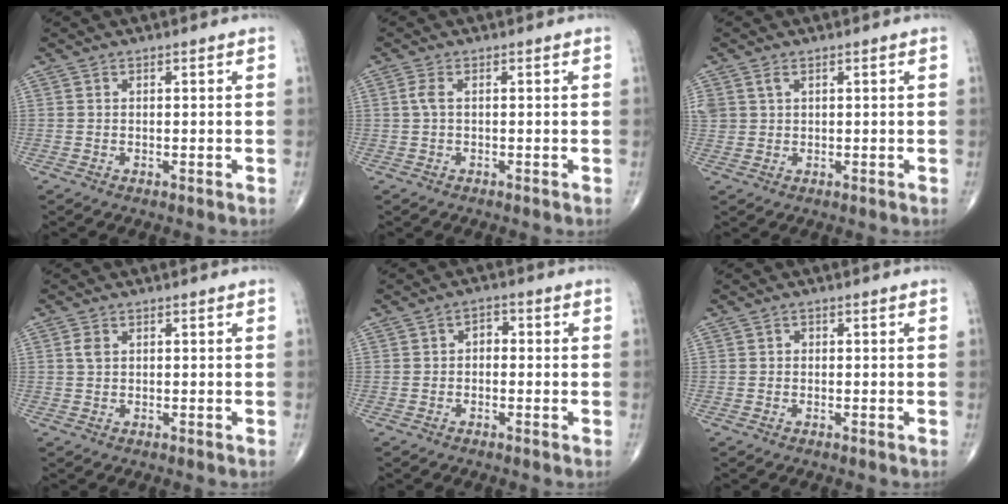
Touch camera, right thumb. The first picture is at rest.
{"total": 1.7, "force": [0.1, 0.6, 1.6], "torque": [-0.044, 0.002, 0.001]}
{"total": 2.6, "force": [1.2, 1.9, 1.4], "torque": [-0.031, 0.004, 0.033]}
{"total": 1.6, "force": [0.4, 1.0, 1.1], "torque": [-0.023, 0.003, 0.009]}
{"total": 2.4, "force": [-0.2, 1.8, 1.7], "torque": [-0.009, 0.011, -0.014]}
{"total": 0.6, "force": [-0.1, 0.5, 0.2], "torque": [0.001, 0.002, -0.007]}